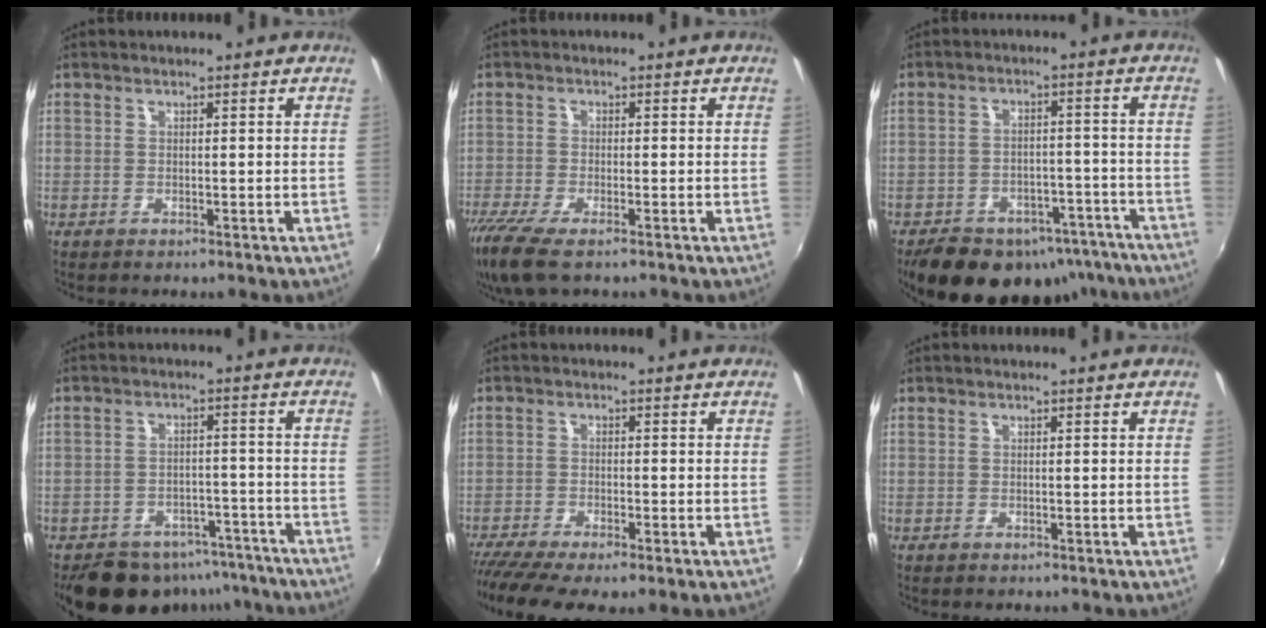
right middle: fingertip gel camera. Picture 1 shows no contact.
{"total": 9.2, "force": [-6.6, 2.4, 6.0], "torque": [-0.144, -0.045, -0.127]}
{"total": 18.8, "force": [-14.1, 9.8, 7.6], "torque": [-0.153, 0.017, -0.169]}
{"total": 14.6, "force": [-11.4, 7.6, 5.1], "torque": [-0.112, 0.012, -0.140]}
{"total": 8.3, "force": [-6.2, 1.5, 5.3], "torque": [-0.123, -0.043, -0.108]}
{"total": 0.0}